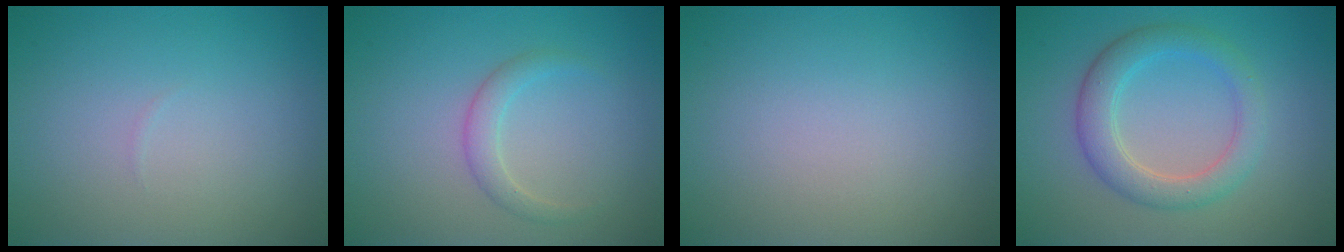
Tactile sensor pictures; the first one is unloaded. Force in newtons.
{"total": 1.7, "press": 1.7, "slide": 0.1}
{"total": 0.0}
{"total": 3.9, "press": 3.9, "slide": 0.2}